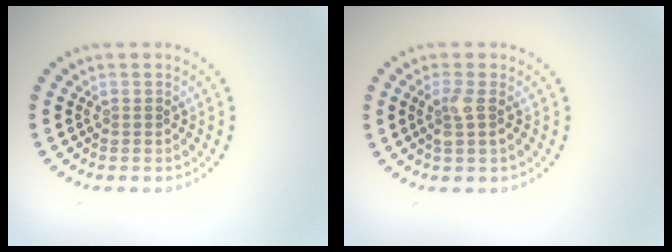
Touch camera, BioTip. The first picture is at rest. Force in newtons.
{"total": 1.7, "press": 1.4, "slide": 0.9}